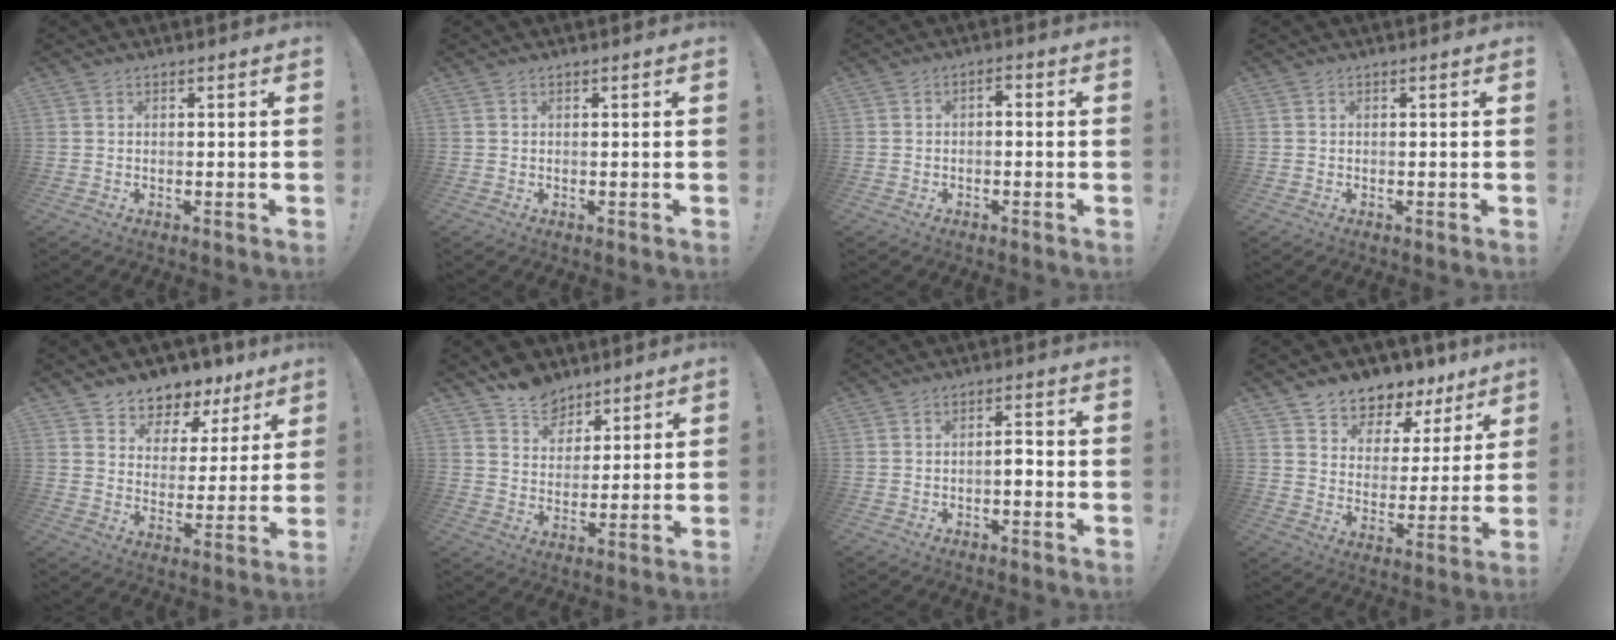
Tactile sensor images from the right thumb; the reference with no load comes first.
{"total": 0.0}
{"total": 1.9, "force": [-1.2, 0.8, 1.3], "torque": [-0.021, 0.008, -0.024]}
{"total": 0.0}
{"total": 6.6, "force": [5.0, 4.2, 0.9], "torque": [-0.015, -0.051, 0.095]}
{"total": 9.5, "force": [7.3, 5.8, 1.7], "torque": [-0.023, -0.059, 0.143]}
{"total": 3.1, "force": [-1.1, 1.0, 2.6], "torque": [-0.044, 0.010, -0.022]}
{"total": 6.8, "force": [5.2, 4.2, 1.2], "torque": [-0.013, -0.058, 0.096]}